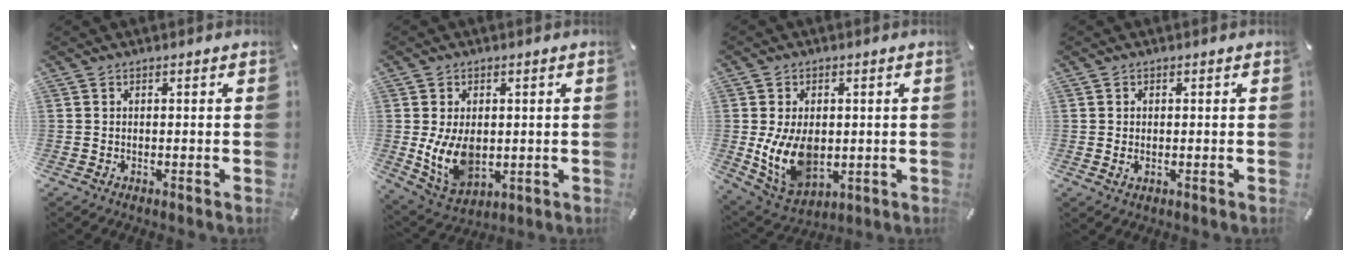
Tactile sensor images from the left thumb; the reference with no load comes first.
{"total": 10.3, "force": [-0.3, 7.3, 7.3], "torque": [-0.154, -0.003, -0.001]}
{"total": 12.3, "force": [-0.6, 8.8, 8.5], "torque": [-0.167, -0.003, -0.006]}
{"total": 1.1, "force": [0.1, 0.8, 0.8], "torque": [-0.008, 0.001, 0.000]}